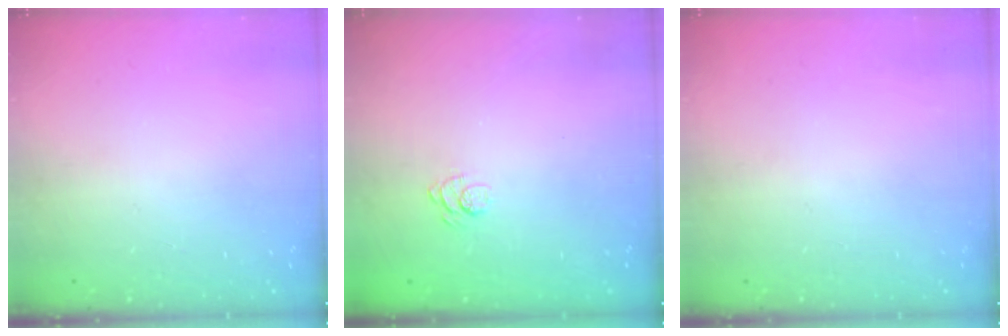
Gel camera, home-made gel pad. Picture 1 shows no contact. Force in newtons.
{"total": 2.1, "press": 1.6, "slide": 1.3}
{"total": 0.0}